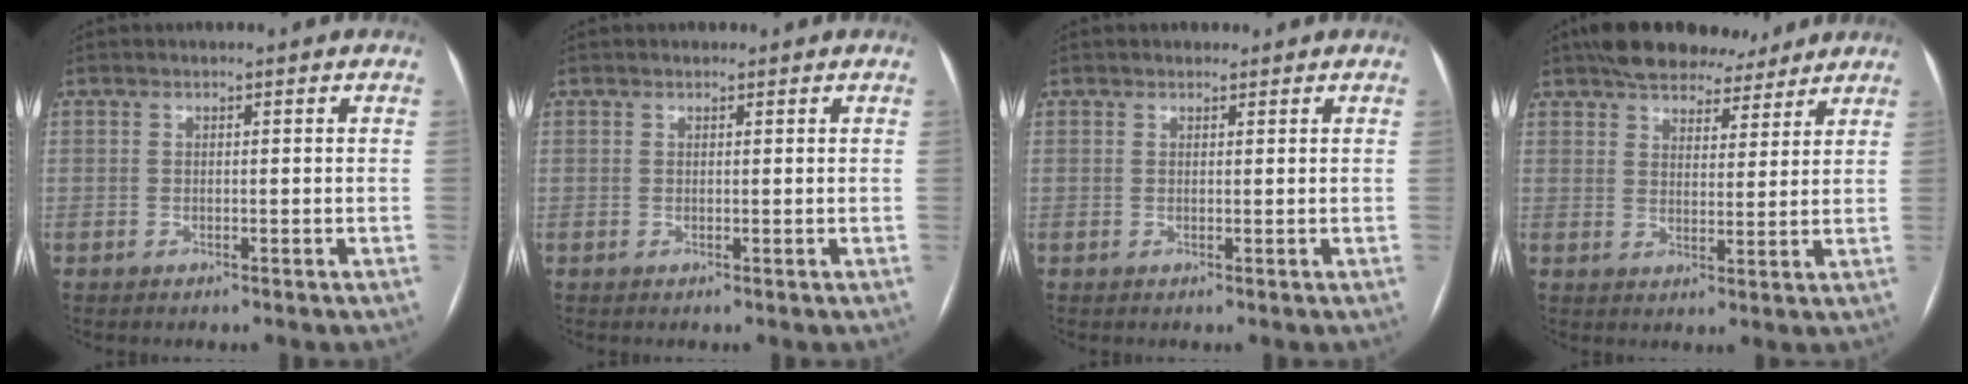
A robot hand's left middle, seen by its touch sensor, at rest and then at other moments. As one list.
[{"total": 0.8, "force": [0.5, 0.6, 0.1], "torque": [0.003, 0.004, 0.005]}, {"total": 1.2, "force": [0.8, 0.9, 0.0], "torque": [0.006, 0.005, 0.009]}, {"total": 13.4, "force": [11.1, 5.4, 5.3], "torque": [-0.082, 0.031, 0.161]}]